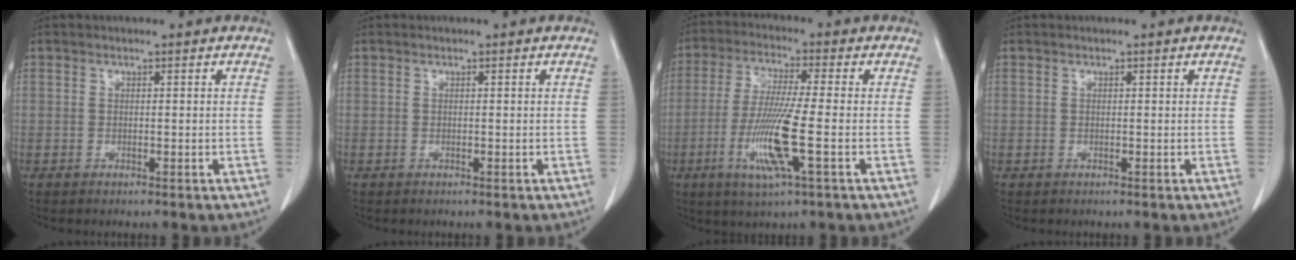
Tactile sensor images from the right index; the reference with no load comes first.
{"total": 0.0}
{"total": 10.7, "force": [-3.1, 0.0, 10.2], "torque": [-0.213, -0.019, -0.064]}
{"total": 0.0}